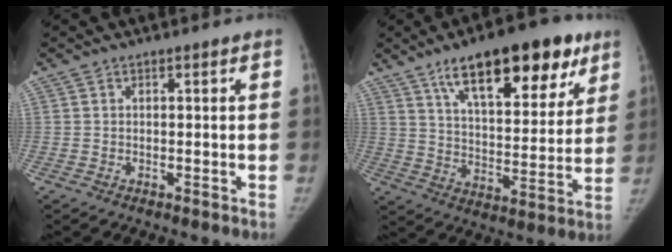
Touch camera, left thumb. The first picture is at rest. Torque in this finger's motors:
{"motor_torque": [1.36, 1.55, 1.40, -1.00, 0.32]}